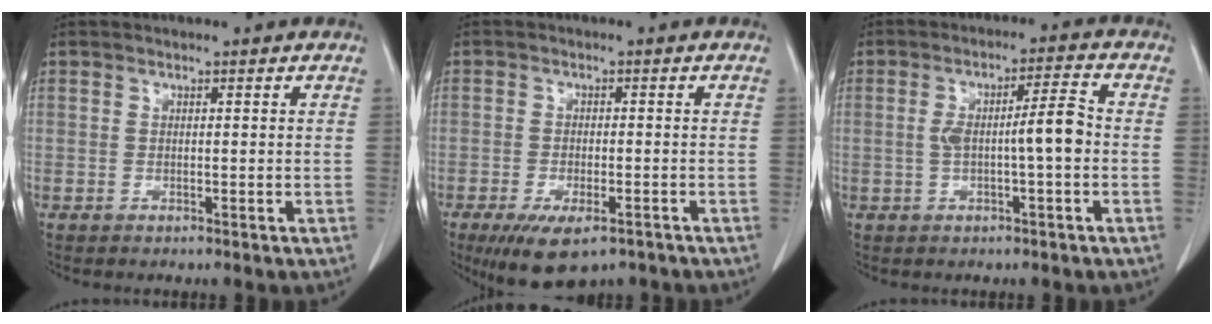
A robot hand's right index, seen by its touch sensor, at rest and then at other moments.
{"total": 8.7, "force": [-5.8, 3.3, 5.5], "torque": [-0.088, -0.013, -0.087]}
{"total": 6.4, "force": [-0.7, 0.5, 6.3], "torque": [-0.108, 0.018, -0.010]}